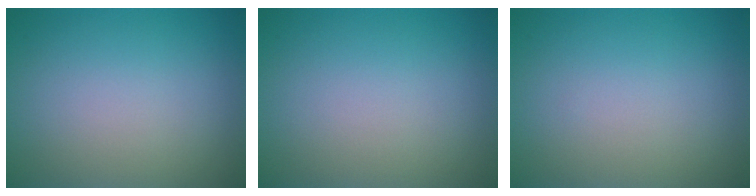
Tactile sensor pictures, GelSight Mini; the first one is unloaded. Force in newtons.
{"total": 0.0}
{"total": 0.0}